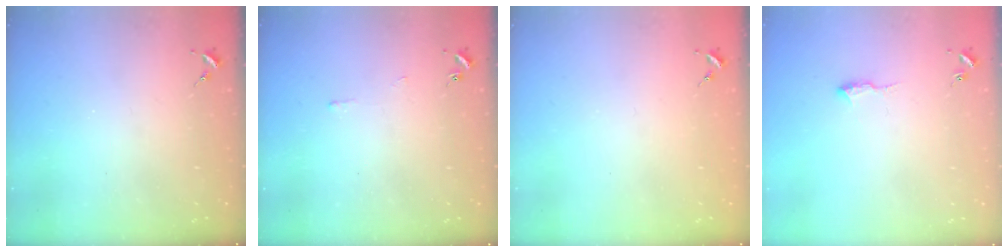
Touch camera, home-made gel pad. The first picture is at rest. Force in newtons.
{"total": 2.5, "press": 2.5, "slide": 0.5}
{"total": 0.7, "press": 0.7, "slide": 0.0}
{"total": 7.7, "press": 7.7, "slide": 0.7}